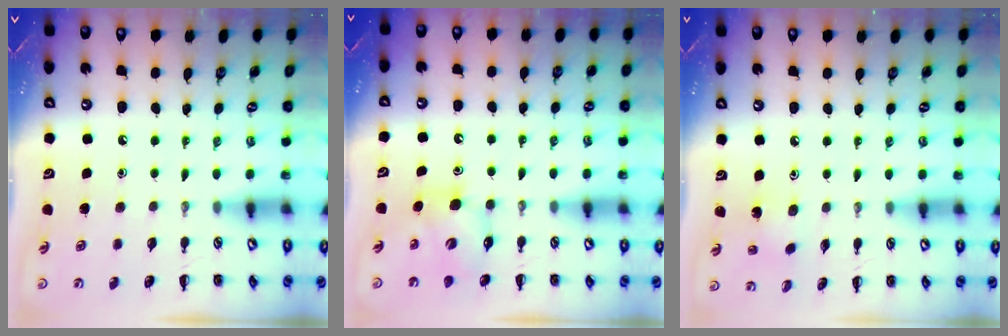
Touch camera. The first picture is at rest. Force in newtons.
{"total": 6.0, "press": 5.9, "slide": 0.9}
{"total": 1.8, "press": 1.6, "slide": 0.7}